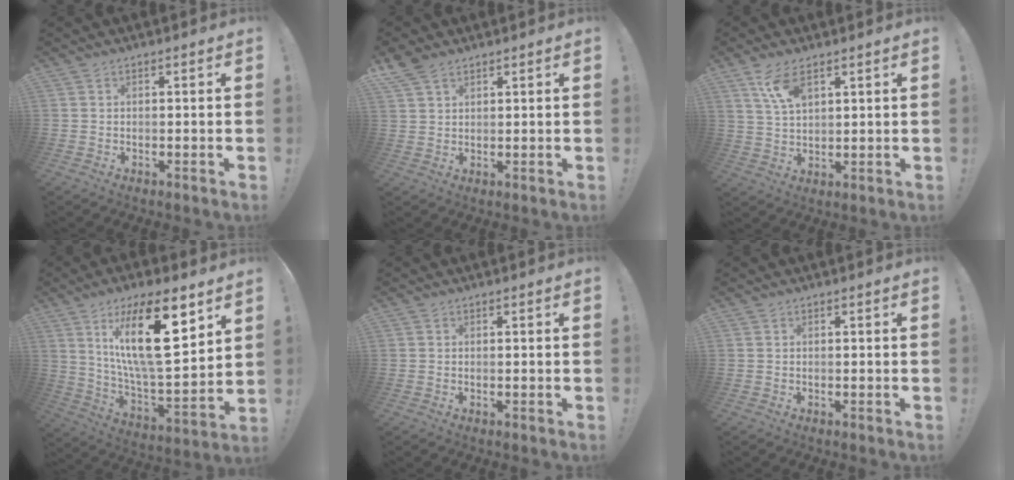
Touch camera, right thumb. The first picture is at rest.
{"total": 5.2, "force": [4.0, 2.4, 2.3], "torque": [-0.043, -0.015, 0.077]}
{"total": 7.5, "force": [4.5, 3.2, 5.0], "torque": [-0.090, -0.017, 0.084]}
{"total": 23.8, "force": [10.6, 7.0, 20.1], "torque": [-0.356, -0.062, 0.170]}
{"total": 0.0}
{"total": 0.0}